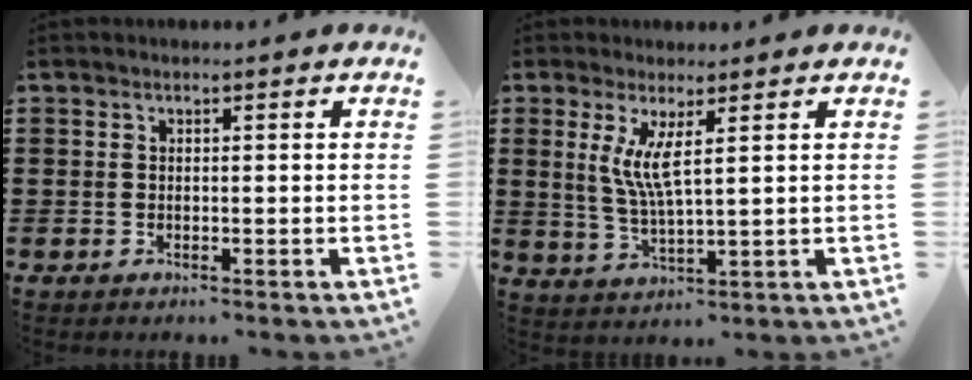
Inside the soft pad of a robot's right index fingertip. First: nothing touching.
{"total": 5.2, "force": [2.0, 0.3, 4.8], "torque": [-0.107, -0.009, 0.032]}